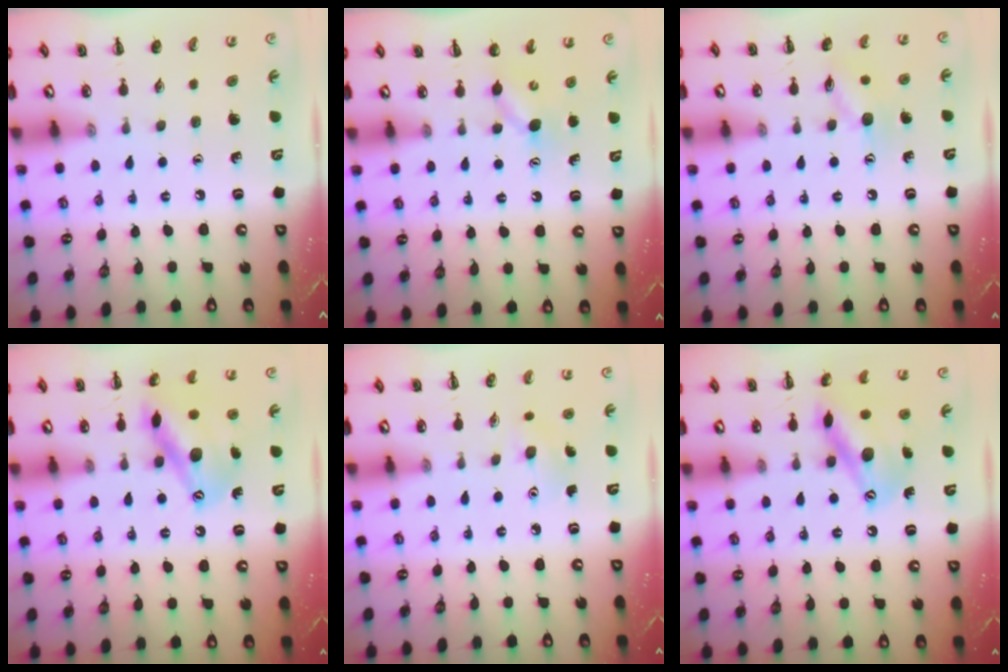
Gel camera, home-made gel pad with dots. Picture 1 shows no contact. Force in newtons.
{"total": 4.6, "press": 4.4, "slide": 1.1}
{"total": 8.6, "press": 8.6, "slide": 0.7}
{"total": 14.8, "press": 14.8, "slide": 1.0}
{"total": 4.7, "press": 4.5, "slide": 1.1}
{"total": 15.6, "press": 15.6, "slide": 0.8}